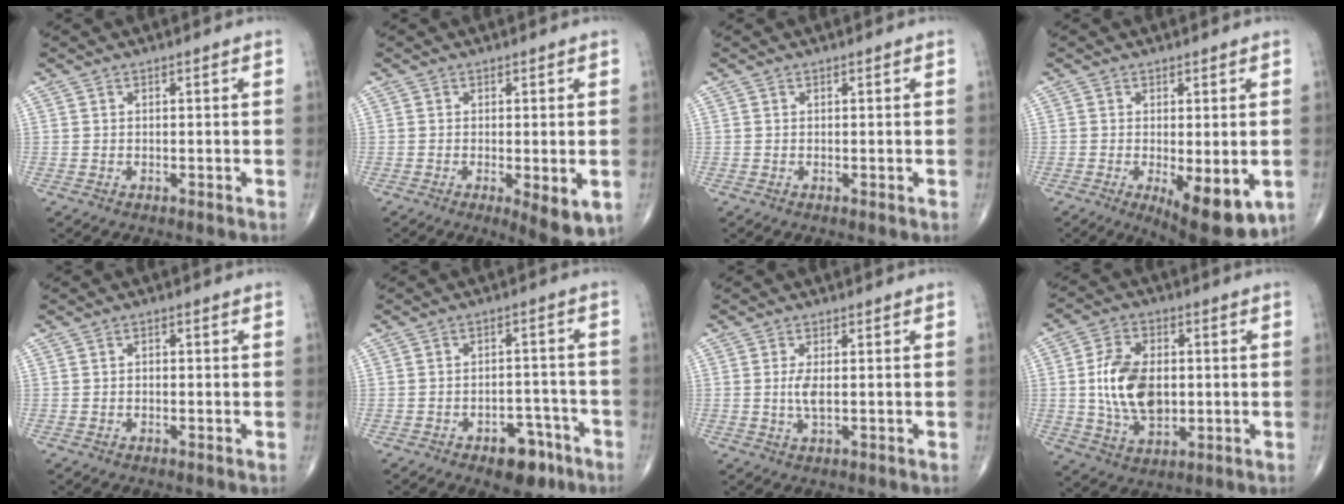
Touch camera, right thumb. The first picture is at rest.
{"total": 6.9, "force": [-2.0, 2.1, 6.2], "torque": [-0.087, -0.020, -0.026]}
{"total": 0.0}
{"total": 11.0, "force": [-3.3, 4.0, 9.7], "torque": [-0.127, -0.022, -0.037]}
{"total": 0.9, "force": [-0.1, 0.6, 0.6], "torque": [-0.005, 0.005, -0.005]}
{"total": 7.6, "force": [-4.5, 4.3, 4.3], "torque": [-0.030, 0.035, -0.059]}
{"total": 2.9, "force": [0.1, 0.9, 2.8], "torque": [-0.061, -0.008, 0.002]}
{"total": 12.9, "force": [0.2, 8.0, 10.1], "torque": [-0.172, -0.001, 0.010]}